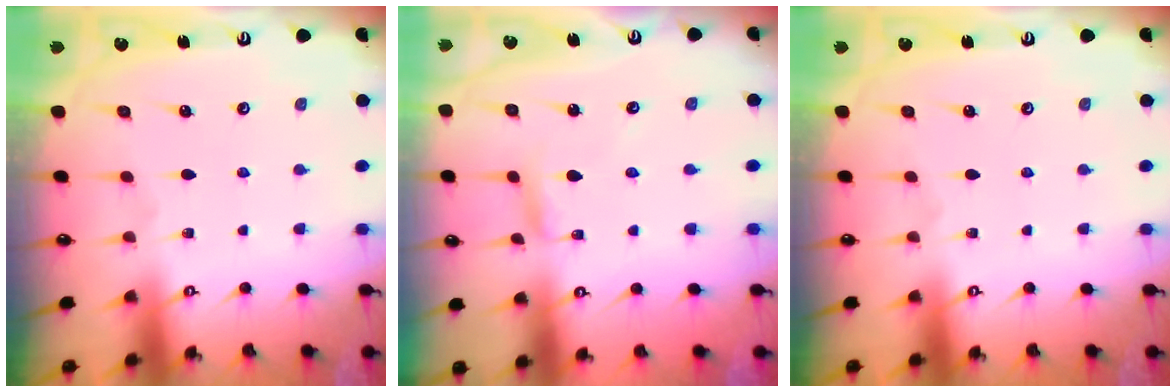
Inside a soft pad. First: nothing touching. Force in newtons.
{"total": 2.3, "press": 2.3, "slide": 0.2}
{"total": 0.0}